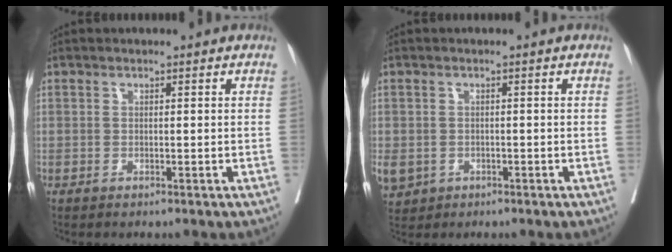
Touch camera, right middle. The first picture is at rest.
{"total": 11.4, "force": [-4.2, 9.7, 4.2], "torque": [-0.138, -0.005, -0.051]}